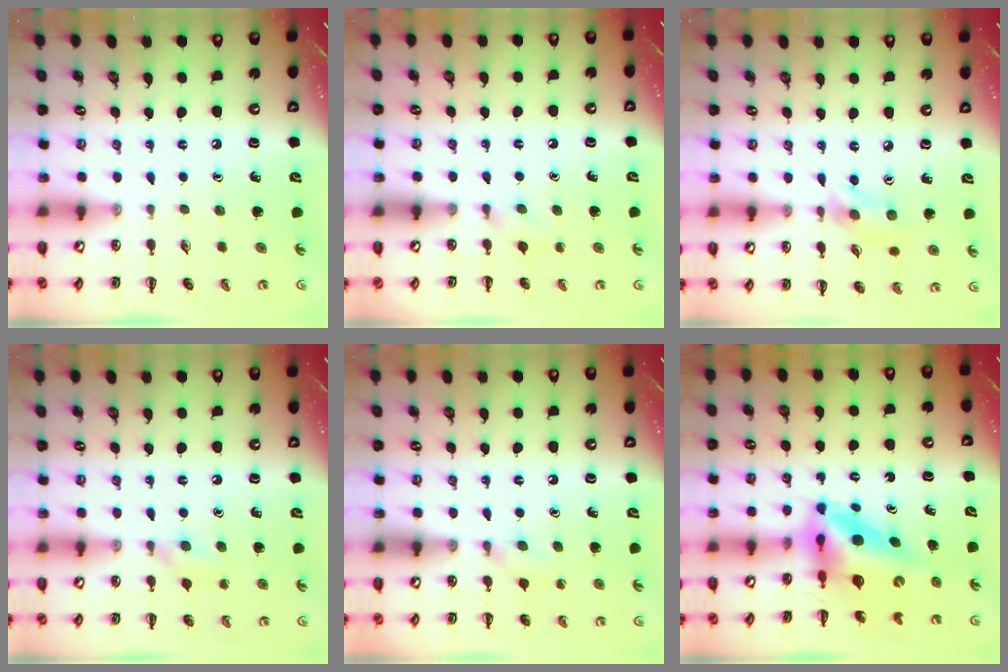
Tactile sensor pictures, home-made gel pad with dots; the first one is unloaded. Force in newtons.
{"total": 3.5, "press": 3.3, "slide": 1.4}
{"total": 3.5, "press": 3.4, "slide": 0.6}
{"total": 4.9, "press": 4.6, "slide": 1.8}
{"total": 5.9, "press": 5.7, "slide": 1.6}
{"total": 8.7, "press": 8.3, "slide": 2.6}